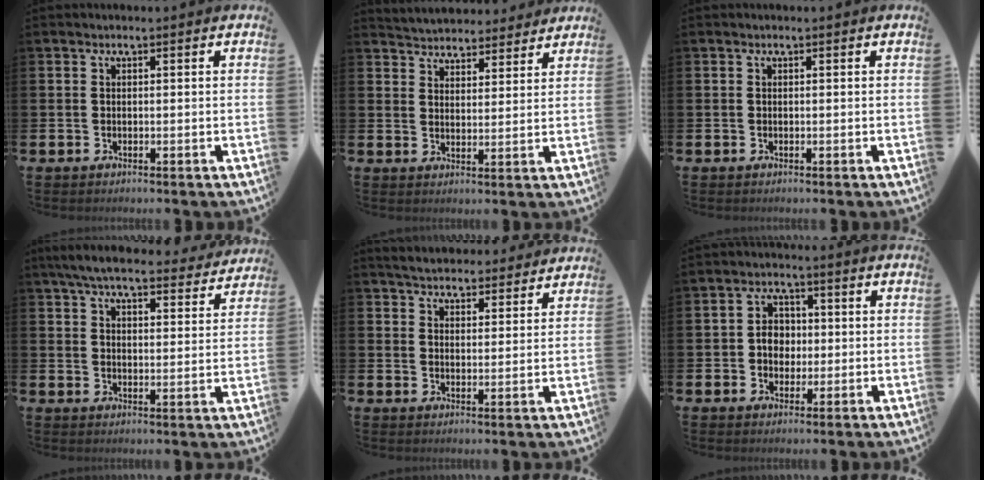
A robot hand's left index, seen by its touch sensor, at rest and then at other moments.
{"total": 4.9, "force": [4.7, 1.0, -0.3], "torque": [-0.011, -0.030, 0.085]}
{"total": 0.0}
{"total": 6.7, "force": [6.2, 1.1, 2.2], "torque": [-0.053, -0.038, 0.107]}
{"total": 4.9, "force": [4.9, 0.7, 0.2], "torque": [-0.019, -0.031, 0.086]}
{"total": 3.8, "force": [0.0, 3.2, 2.0], "torque": [-0.030, 0.004, -0.009]}